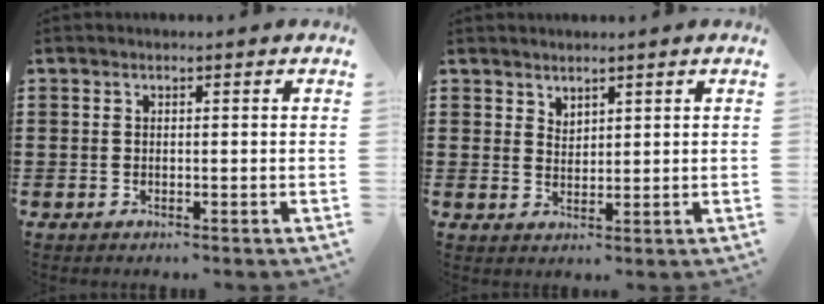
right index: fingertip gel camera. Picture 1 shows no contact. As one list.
[{"total": 2.1, "force": [2.0, 0.7, -0.2], "torque": [0.000, 0.004, 0.039]}]